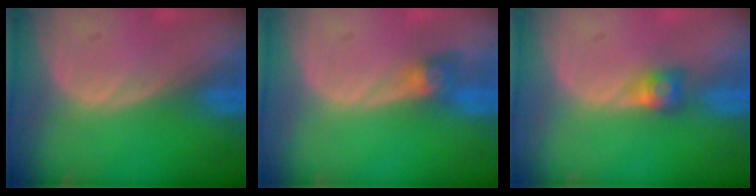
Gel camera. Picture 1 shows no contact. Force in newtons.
{"total": 3.1, "press": 2.7, "slide": 1.5}
{"total": 2.6, "press": 2.3, "slide": 1.0}